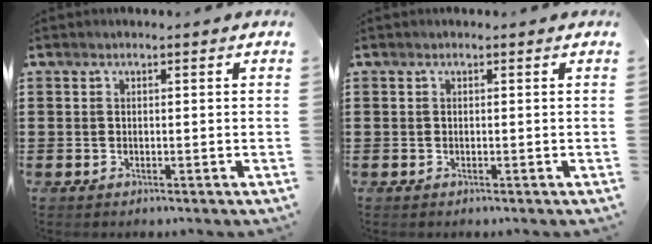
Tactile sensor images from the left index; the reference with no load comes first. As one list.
[{"total": 0.0}]